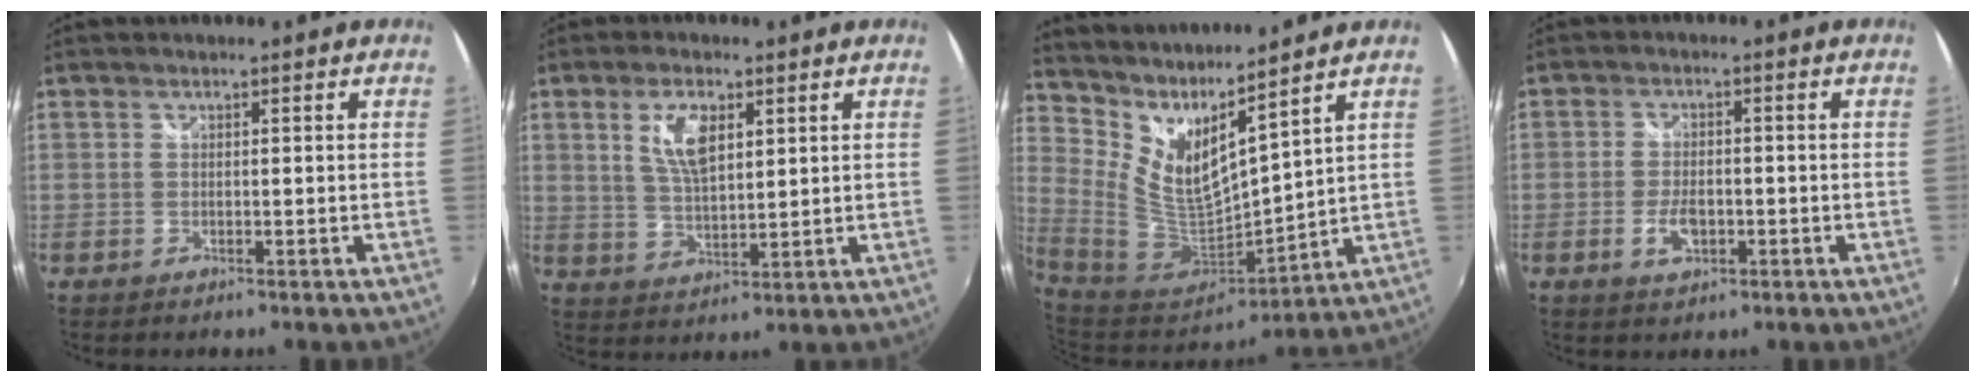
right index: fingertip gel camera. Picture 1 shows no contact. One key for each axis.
{"total": 7.2, "fx": 2.9, "fy": 3.2, "fz": 5.8, "tx": -0.109, "ty": 0.004, "tz": 0.059}
{"total": 11.1, "fx": 8.5, "fy": 1.6, "fz": 7.0, "tx": -0.131, "ty": -0.036, "tz": 0.177}
{"total": 4.6, "fx": -1.6, "fy": 2.5, "fz": 3.5, "tx": -0.074, "ty": -0.003, "tz": -0.029}